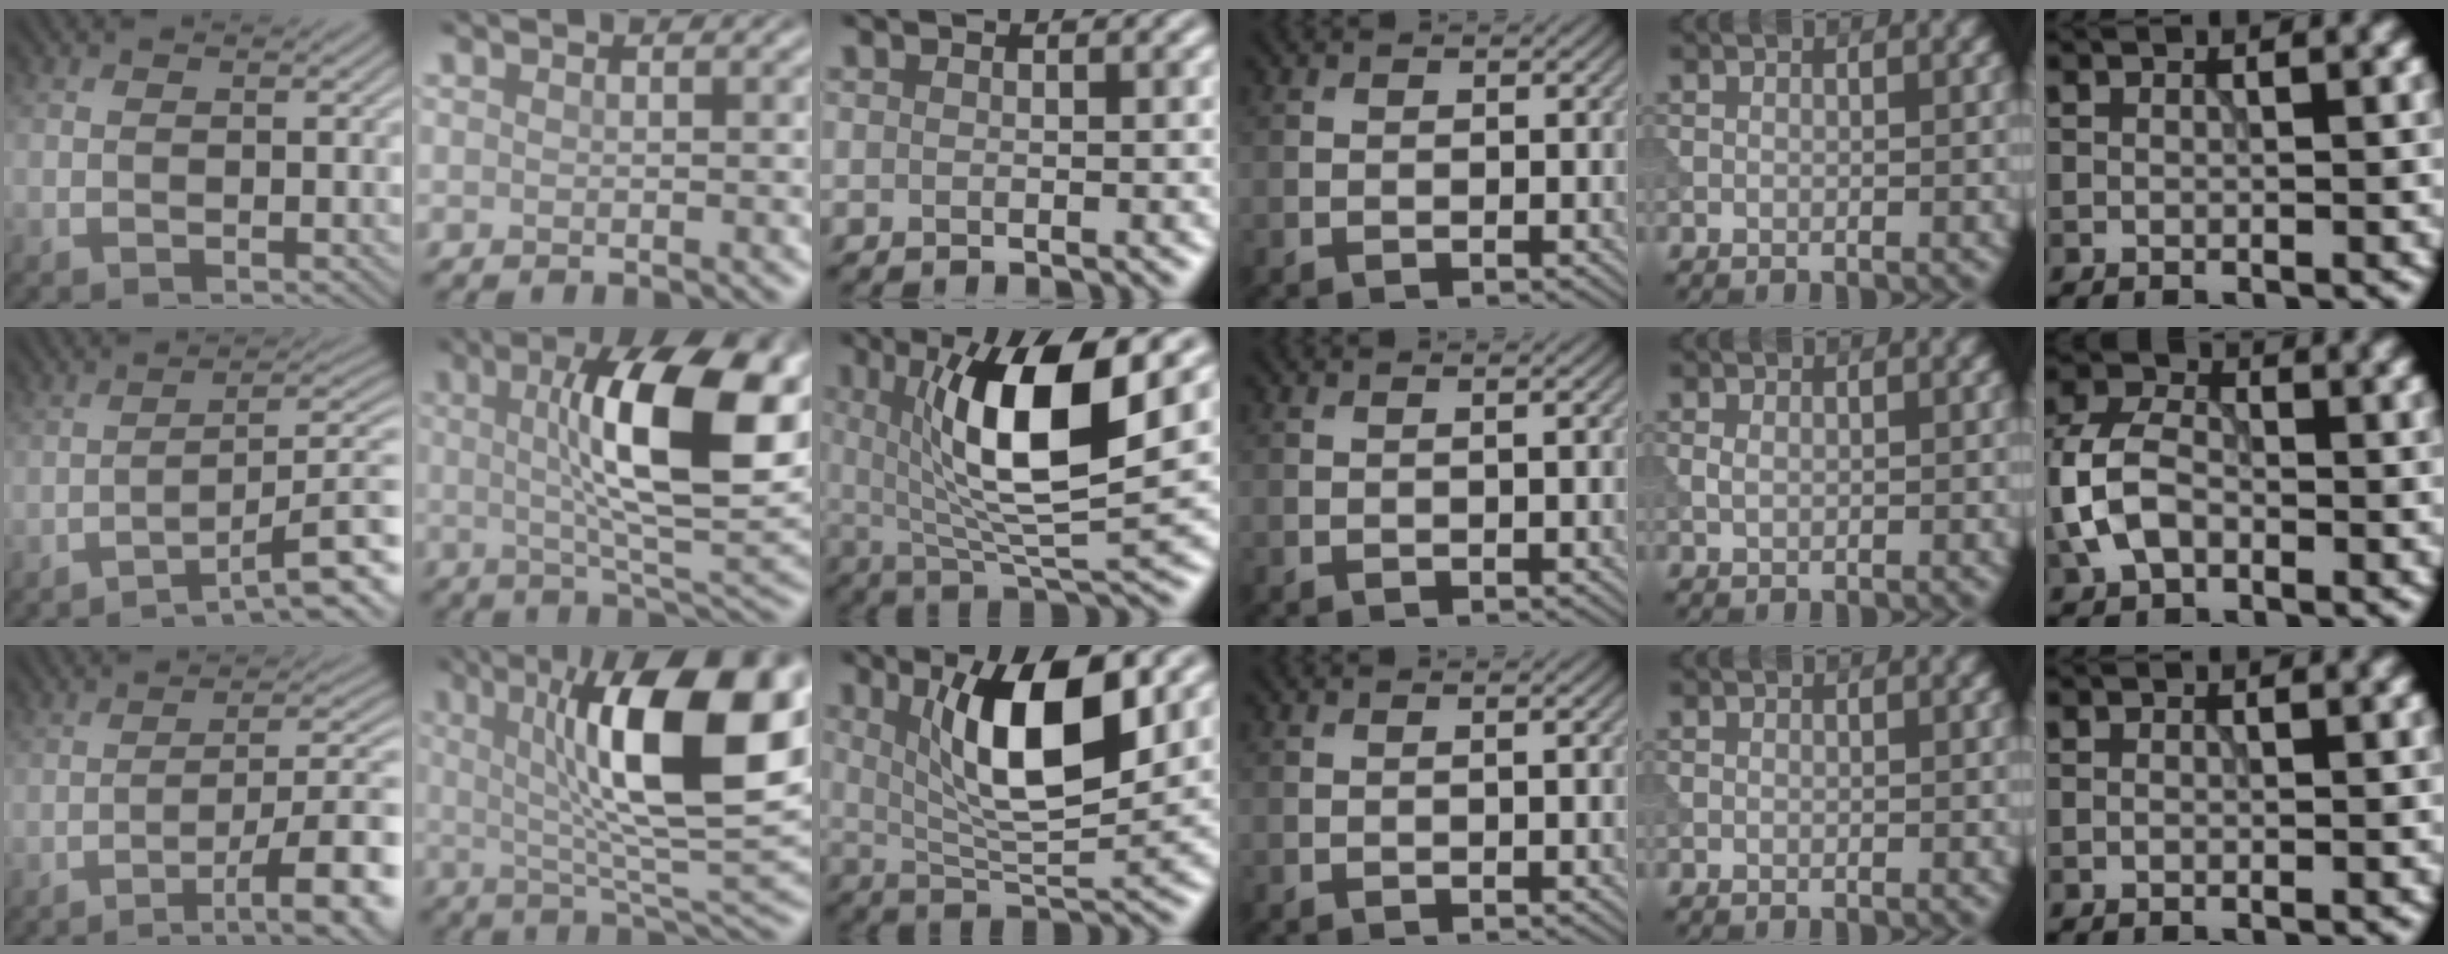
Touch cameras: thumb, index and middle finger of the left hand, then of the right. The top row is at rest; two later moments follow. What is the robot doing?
{"motion": "dispense", "object": "syringe"}